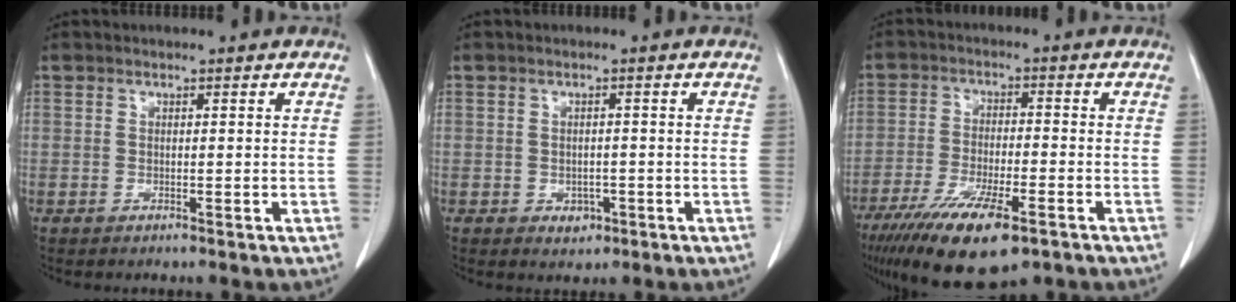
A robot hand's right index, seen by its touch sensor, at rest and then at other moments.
{"total": 2.1, "force": [-0.8, 1.6, 1.0], "torque": [-0.009, 0.004, -0.001]}
{"total": 13.8, "force": [-8.8, 3.3, 10.2], "torque": [-0.183, -0.032, -0.145]}